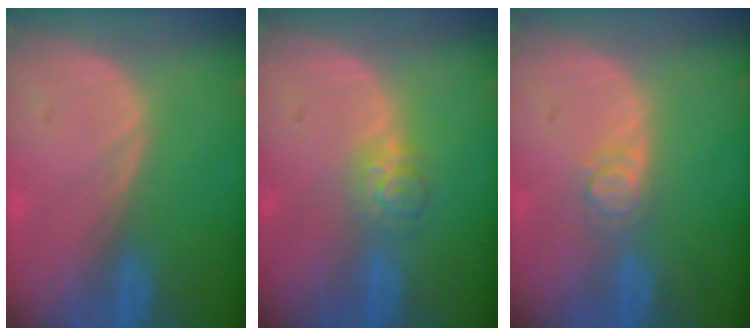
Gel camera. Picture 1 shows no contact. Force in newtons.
{"total": 3.7, "press": 3.6, "slide": 0.9}
{"total": 2.6, "press": 2.6, "slide": 0.3}